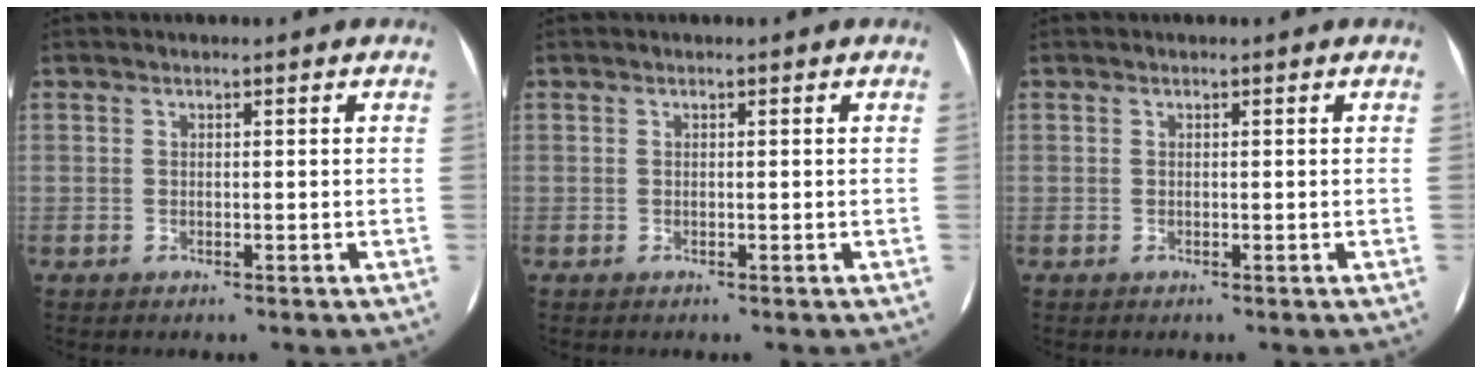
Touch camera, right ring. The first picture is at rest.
{"total": 0.0}
{"total": 0.0}